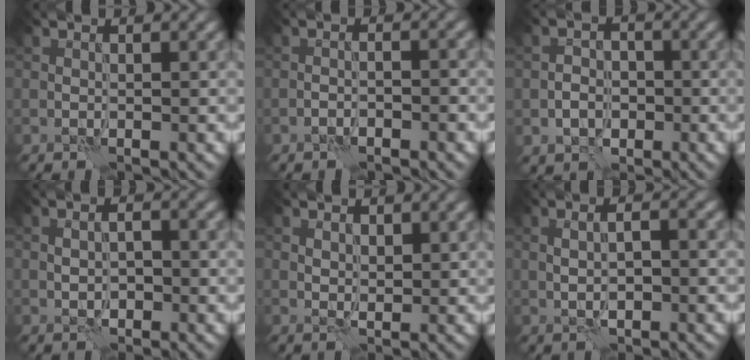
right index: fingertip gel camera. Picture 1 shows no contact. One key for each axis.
{"total": 1.6, "fx": -1.2, "fy": 0.4, "fz": 0.9, "tx": -0.014, "ty": 0.009, "tz": -0.024}
{"total": 3.0, "fx": -1.1, "fy": 2.4, "fz": 1.4, "tx": -0.016, "ty": 0.000, "tz": -0.020}
{"total": 2.8, "fx": -0.1, "fy": 1.6, "fz": 2.3, "tx": -0.026, "ty": 0.001, "tz": -0.001}
{"total": 1.6, "fx": 0.9, "fy": 0.9, "fz": 1.0, "tx": -0.018, "ty": -0.004, "tz": 0.020}
{"total": 4.0, "fx": 0.3, "fy": 1.8, "fz": 3.6, "tx": -0.044, "ty": 0.004, "tz": 0.003}